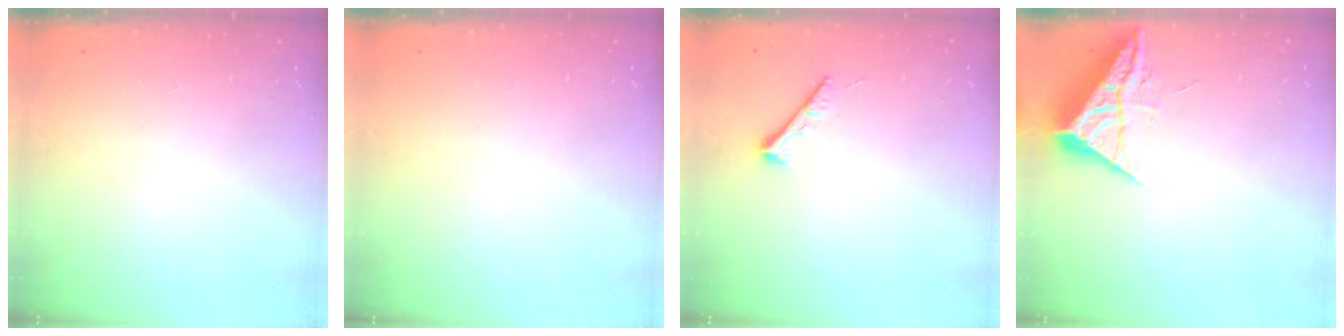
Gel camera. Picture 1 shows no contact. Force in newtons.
{"total": 0.0}
{"total": 5.4, "press": 5.4, "slide": 0.8}
{"total": 6.4, "press": 6.4, "slide": 0.2}